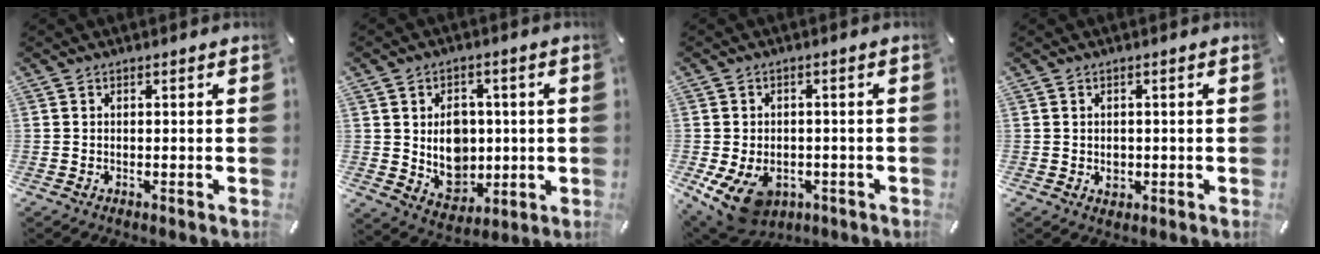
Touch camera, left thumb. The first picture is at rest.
{"total": 10.5, "force": [0.8, 9.0, 5.2], "torque": [-0.080, -0.005, 0.022]}
{"total": 10.0, "force": [-4.2, 7.1, 5.6], "torque": [-0.103, 0.019, -0.071]}
{"total": 2.1, "force": [-0.2, 1.9, 0.9], "torque": [-0.010, -0.001, -0.006]}